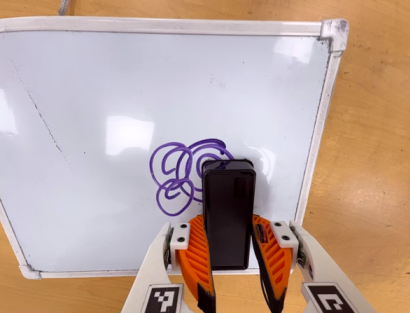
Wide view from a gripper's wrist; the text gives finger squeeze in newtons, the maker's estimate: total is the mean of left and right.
{"total": 8.4, "left": 7.9, "right": 8.9}